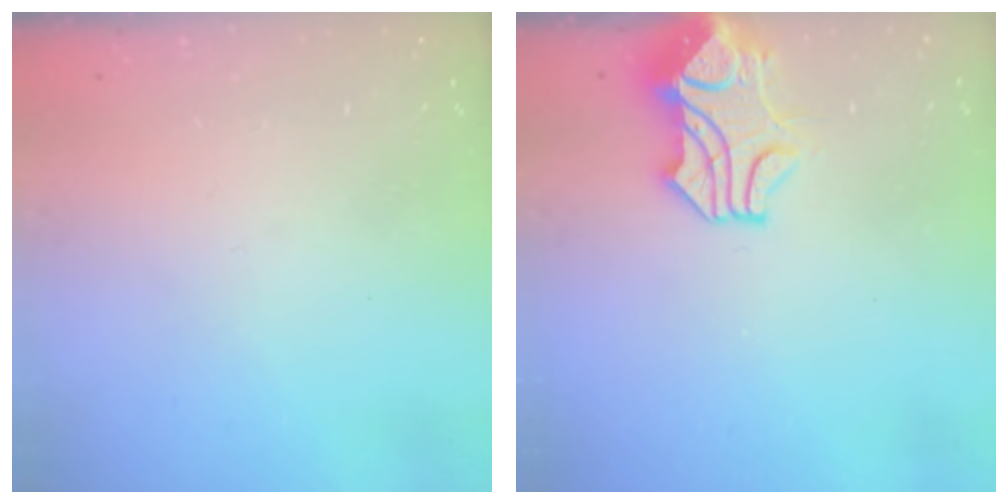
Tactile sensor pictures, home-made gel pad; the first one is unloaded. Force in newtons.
{"total": 2.0, "press": 1.8, "slide": 1.0}